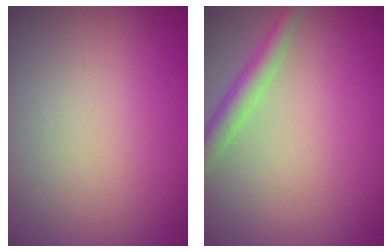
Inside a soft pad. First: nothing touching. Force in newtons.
{"total": 2.6, "press": 2.6, "slide": 0.1}